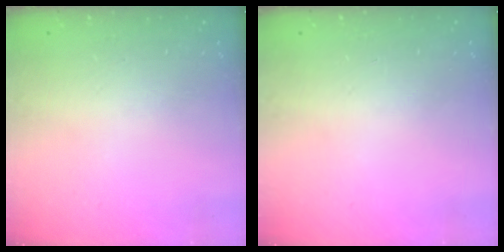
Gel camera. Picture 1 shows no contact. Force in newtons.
{"total": 0.0}